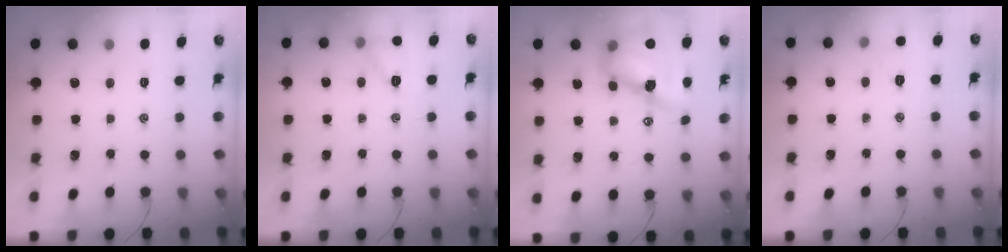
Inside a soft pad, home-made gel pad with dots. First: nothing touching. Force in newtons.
{"total": 8.4, "press": 8.3, "slide": 1.5}
{"total": 12.9, "press": 12.4, "slide": 3.6}
{"total": 5.2, "press": 5.0, "slide": 1.3}